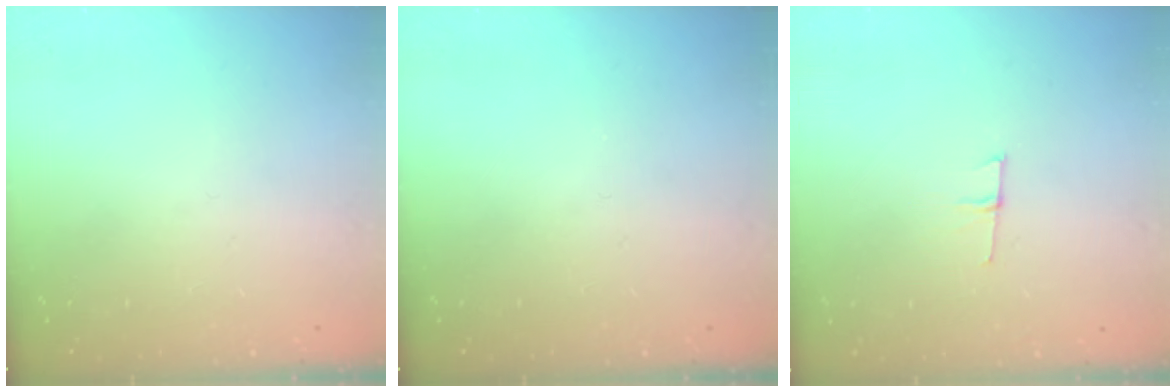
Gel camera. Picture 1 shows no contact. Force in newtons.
{"total": 0.0}
{"total": 4.4, "press": 4.3, "slide": 1.0}